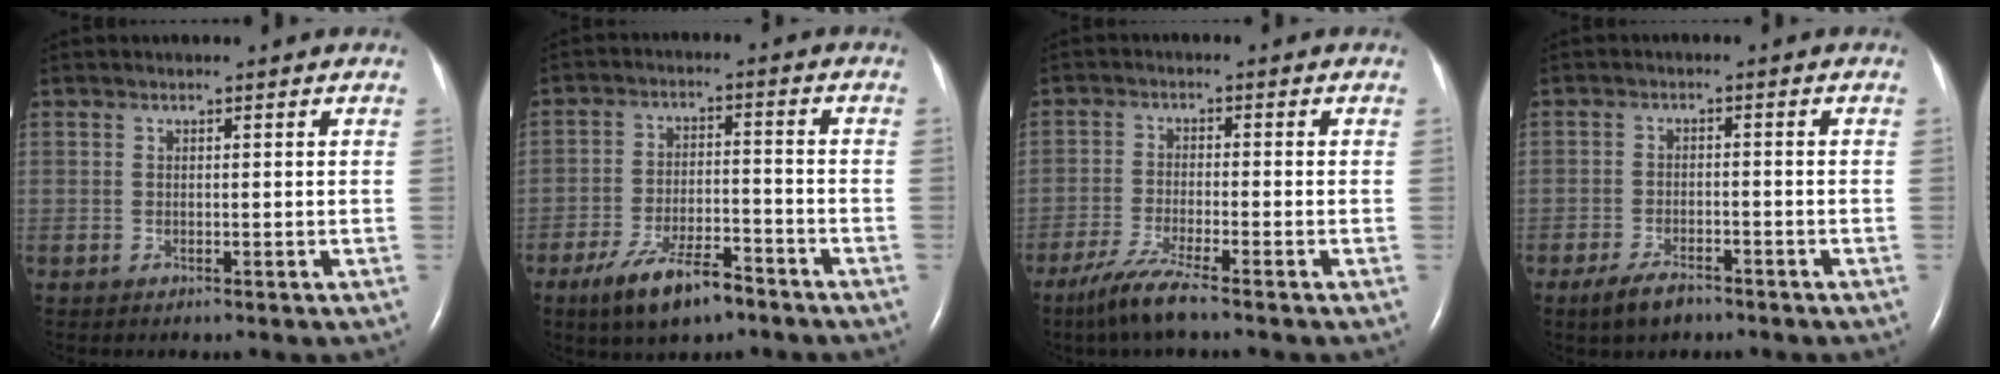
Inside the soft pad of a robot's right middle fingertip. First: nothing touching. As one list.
[{"total": 8.9, "force": [-6.1, 2.6, 5.9], "torque": [-0.110, -0.007, -0.105]}, {"total": 5.6, "force": [-4.2, -0.4, 3.7], "torque": [-0.087, -0.021, -0.085]}, {"total": 4.3, "force": [-3.2, 1.4, 2.4], "torque": [-0.060, -0.006, -0.052]}]